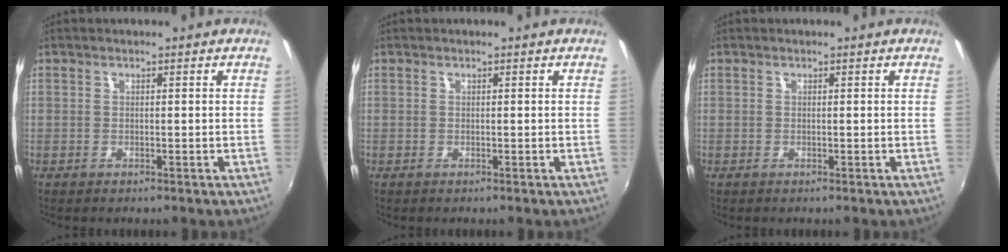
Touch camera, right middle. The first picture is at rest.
{"total": 0.0}
{"total": 0.0}